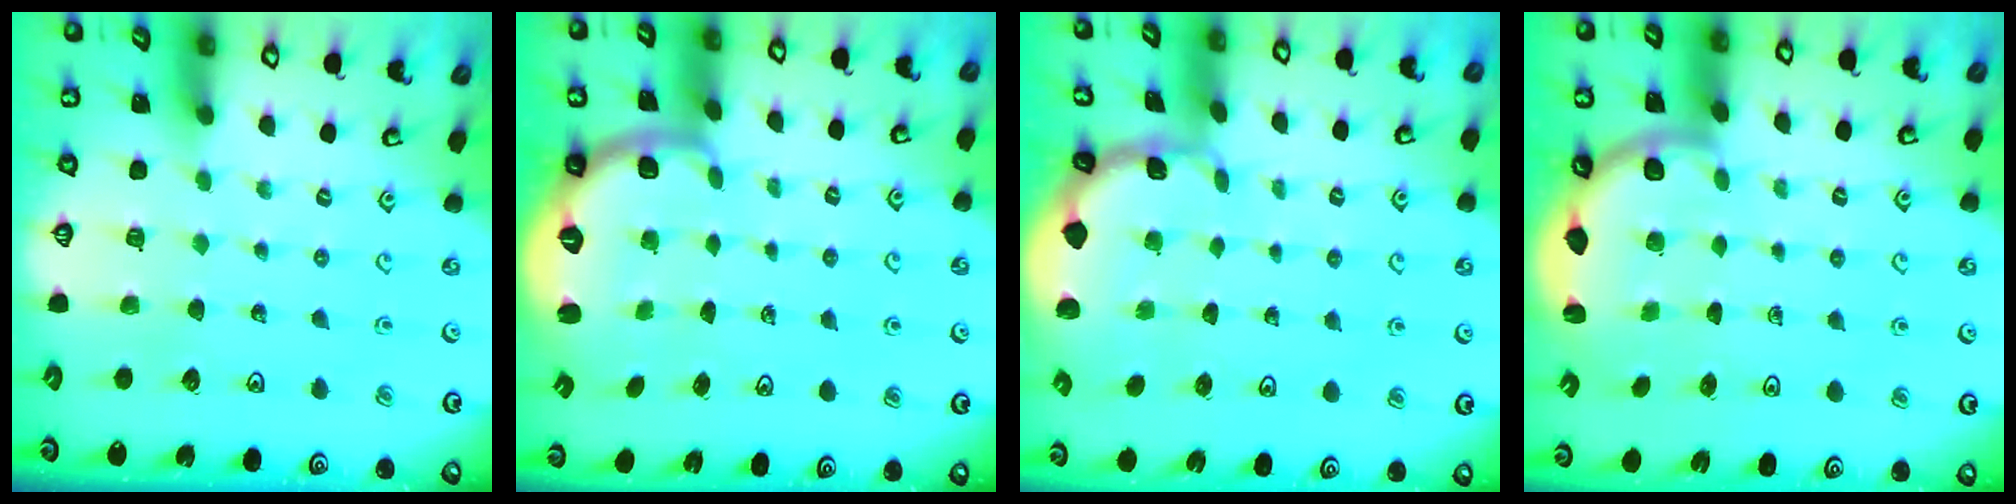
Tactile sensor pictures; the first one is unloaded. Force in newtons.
{"total": 2.4, "press": 1.8, "slide": 1.6}
{"total": 1.1, "press": 1.1, "slide": 0.1}
{"total": 3.1, "press": 3.0, "slide": 0.8}